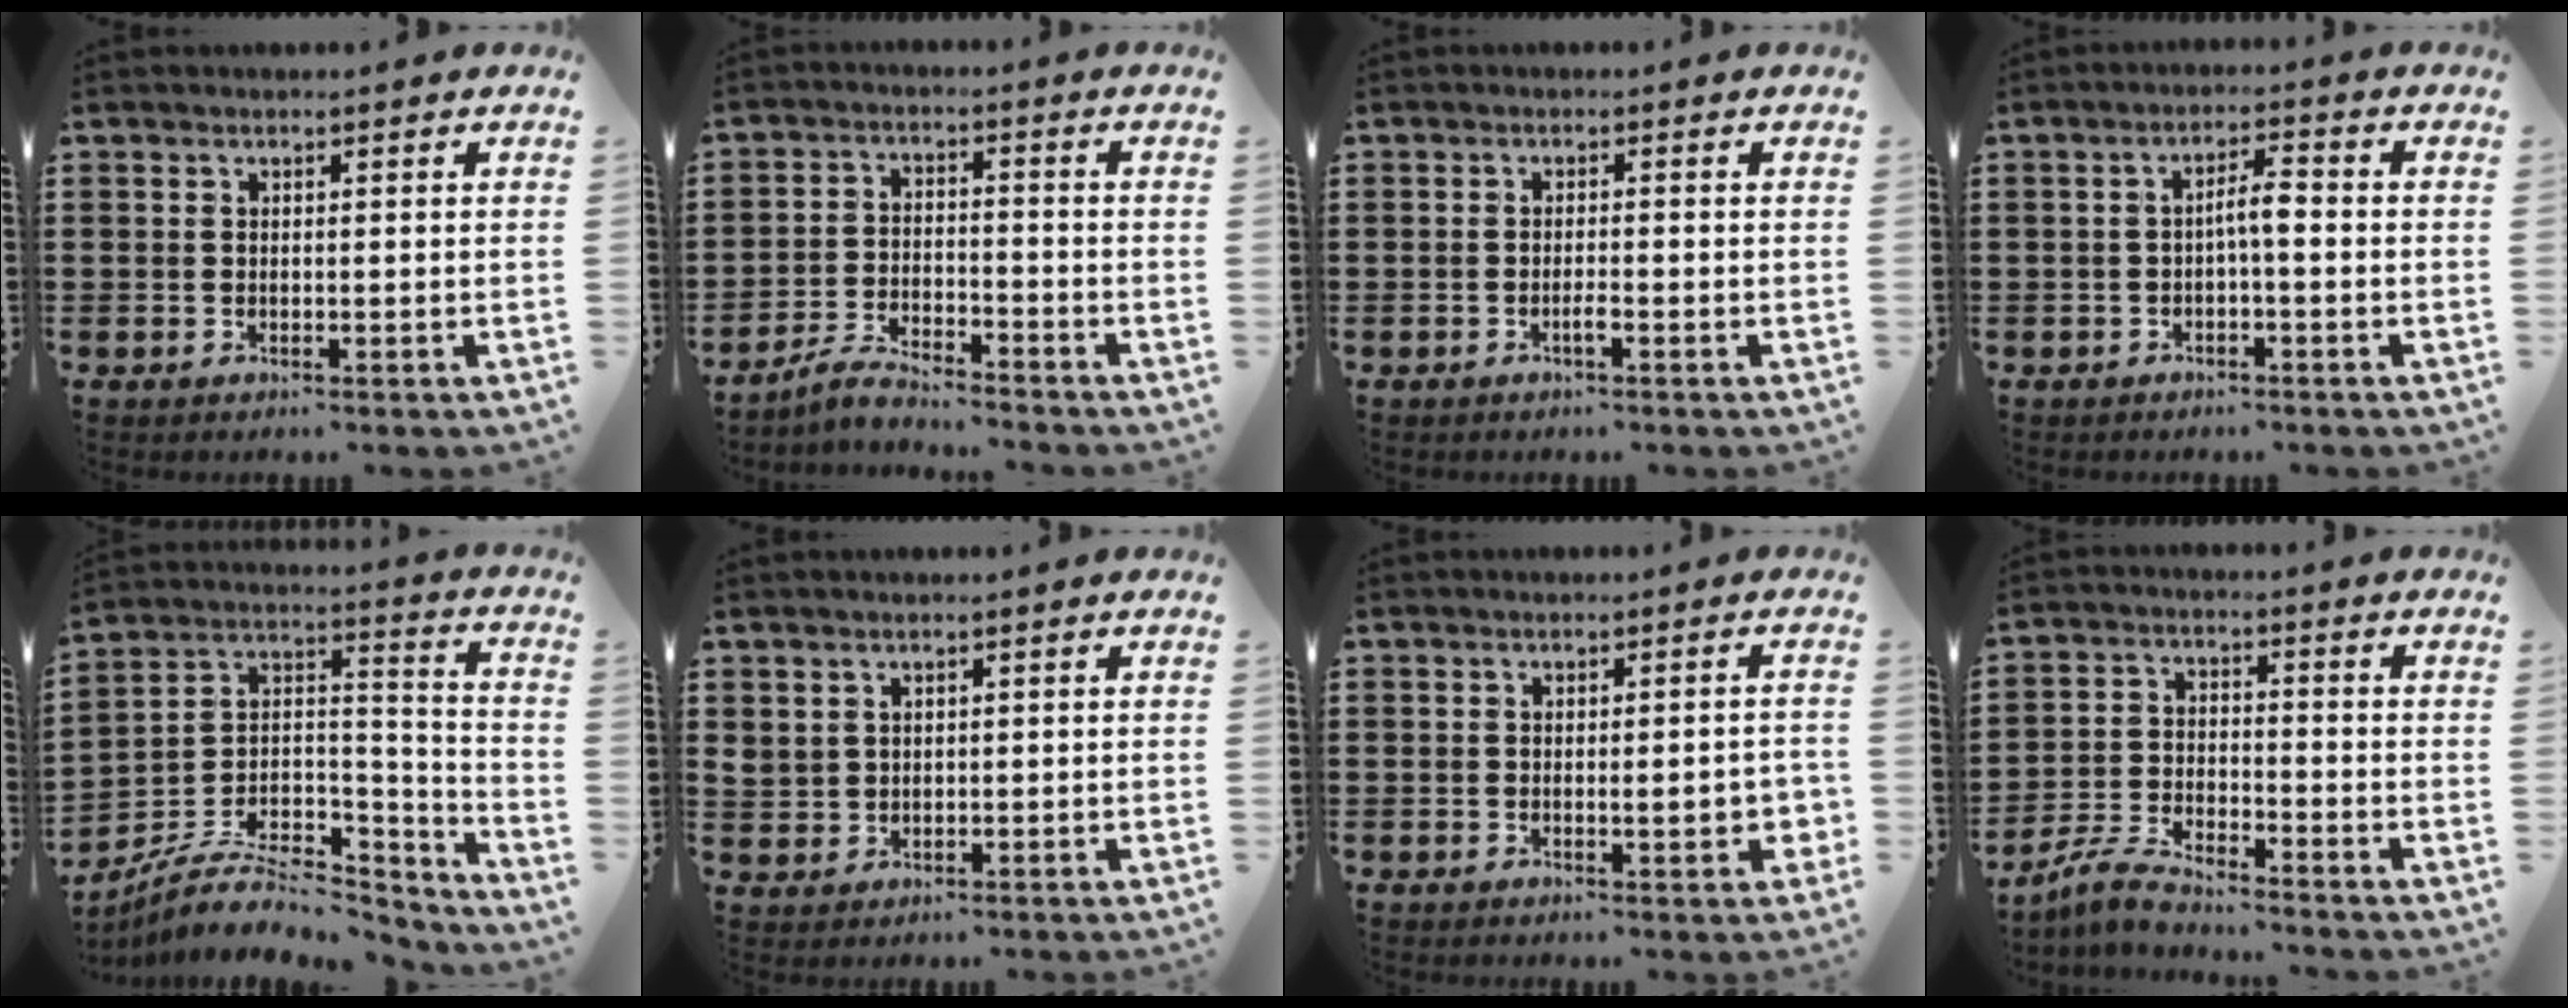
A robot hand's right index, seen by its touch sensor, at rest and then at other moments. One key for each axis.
{"total": 4.3, "fx": -4.1, "fy": 0.2, "fz": 1.1, "tx": -0.027, "ty": 0.003, "tz": -0.084}
{"total": 1.6, "fx": -0.9, "fy": 0.0, "fz": 1.3, "tx": -0.025, "ty": -0.004, "tz": -0.015}
{"total": 3.3, "fx": -0.6, "fy": 0.6, "fz": 3.2, "tx": -0.061, "ty": 0.006, "tz": -0.015}
{"total": 8.4, "fx": -6.5, "fy": 3.6, "fz": 3.9, "tx": -0.074, "ty": 0.010, "tz": -0.124}
{"total": 1.7, "fx": 1.1, "fy": 1.2, "fz": 0.3, "tx": -0.012, "ty": 0.004, "tz": 0.022}
{"total": 3.5, "fx": -0.4, "fy": 0.7, "fz": 3.4, "tx": -0.046, "ty": -0.002, "tz": -0.009}
{"total": 5.2, "fx": -5.0, "fy": 0.2, "fz": 1.6, "tx": -0.049, "ty": -0.007, "tz": -0.101}